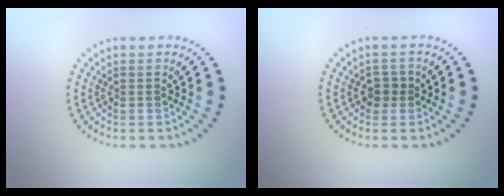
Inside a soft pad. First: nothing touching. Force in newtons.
{"total": 1.4, "press": 1.2, "slide": 0.7}